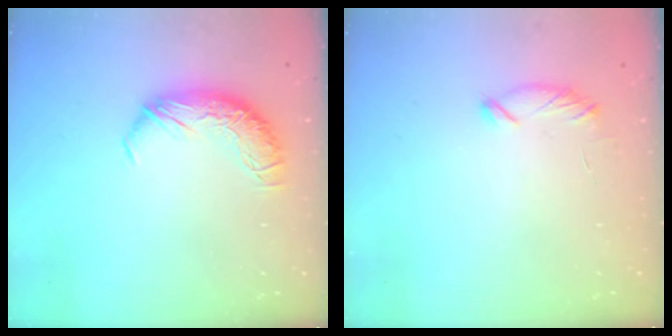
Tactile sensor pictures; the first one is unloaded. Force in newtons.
{"total": 7.3, "press": 7.3, "slide": 0.5}